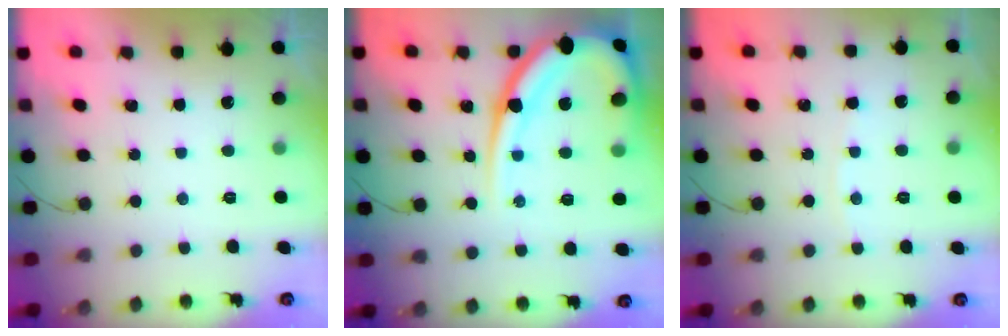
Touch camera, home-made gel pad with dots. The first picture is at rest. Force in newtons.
{"total": 17.7, "press": 17.6, "slide": 1.8}
{"total": 1.5, "press": 1.5, "slide": 0.2}